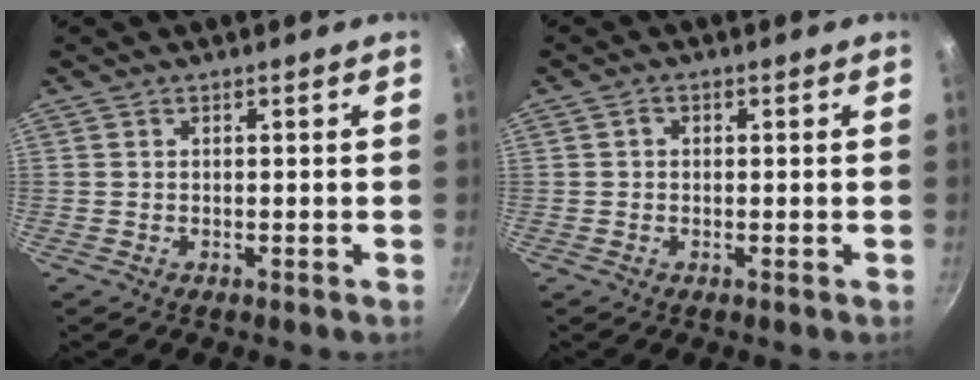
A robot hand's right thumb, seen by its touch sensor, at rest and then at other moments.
{"total": 1.2, "force": [0.1, 1.0, 0.7], "torque": [-0.012, 0.007, 0.000]}